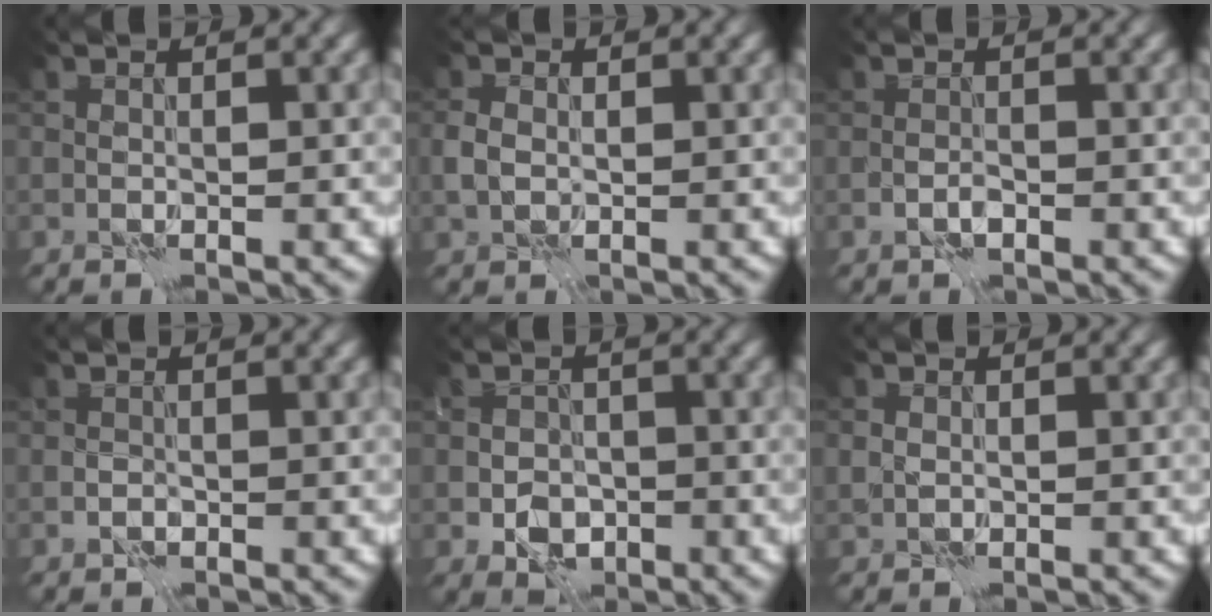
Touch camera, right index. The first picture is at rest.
{"total": 1.9, "force": [-0.1, 1.5, 1.2], "torque": [-0.028, 0.002, -0.005]}
{"total": 1.0, "force": [-0.7, 0.4, 0.6], "torque": [-0.010, 0.004, -0.014]}
{"total": 0.5, "force": [-0.3, 0.4, 0.1], "torque": [0.000, 0.000, -0.007]}
{"total": 3.4, "force": [-1.3, 2.5, 1.8], "torque": [-0.023, -0.002, -0.024]}
{"total": 0.7, "force": [-0.1, 0.7, 0.2], "torque": [-0.003, -0.001, -0.003]}